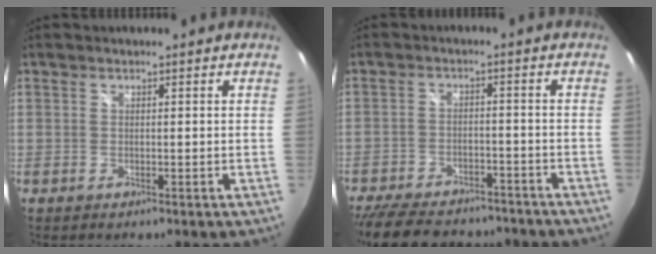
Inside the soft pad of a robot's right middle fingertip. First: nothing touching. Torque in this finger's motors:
{"motor_torque": [1.10, -1.04, 0.59, 0.15]}